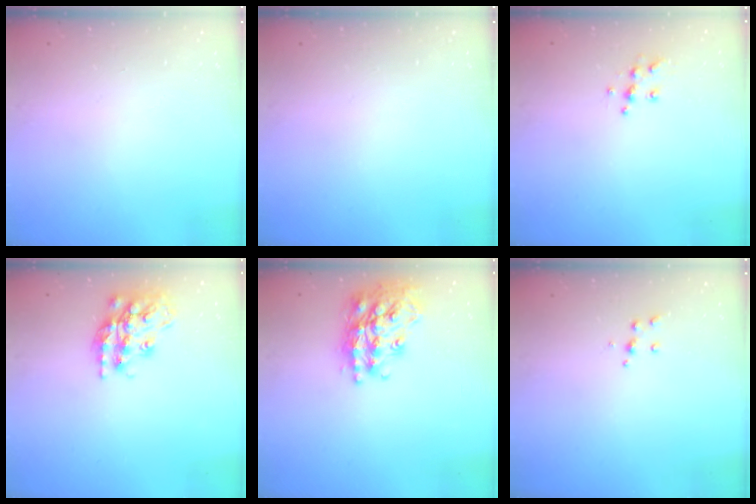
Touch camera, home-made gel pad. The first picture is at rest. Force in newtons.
{"total": 0.0}
{"total": 6.4, "press": 6.4, "slide": 0.6}
{"total": 17.8, "press": 17.7, "slide": 1.3}
{"total": 21.9, "press": 21.8, "slide": 1.8}
{"total": 4.3, "press": 4.3, "slide": 0.4}